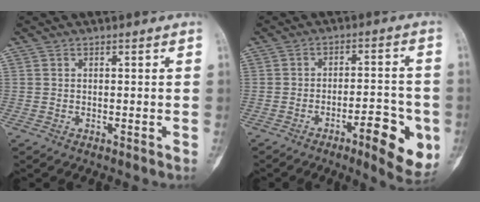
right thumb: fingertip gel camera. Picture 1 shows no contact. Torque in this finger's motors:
{"motor_torque": [-0.16, 0.24, 0.17, -0.15, 0.03]}